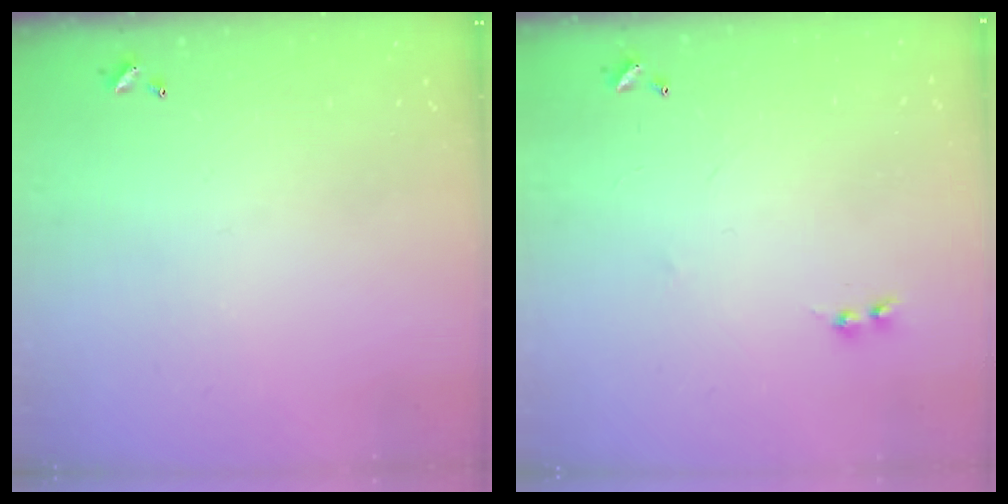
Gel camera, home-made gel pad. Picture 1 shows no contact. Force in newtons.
{"total": 2.0, "press": 2.0, "slide": 0.5}